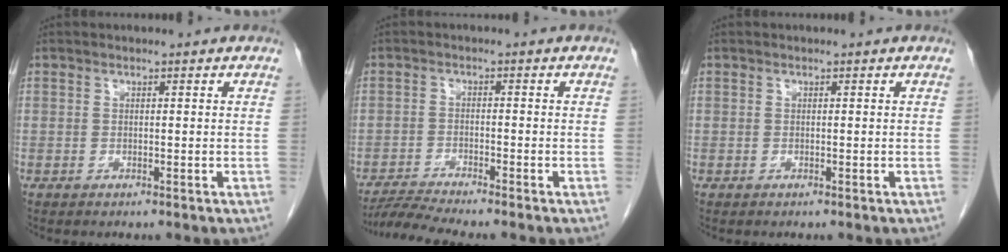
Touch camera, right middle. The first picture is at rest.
{"total": 5.1, "force": [-4.6, -1.4, 1.5], "torque": [-0.032, -0.019, -0.086]}
{"total": 0.0}